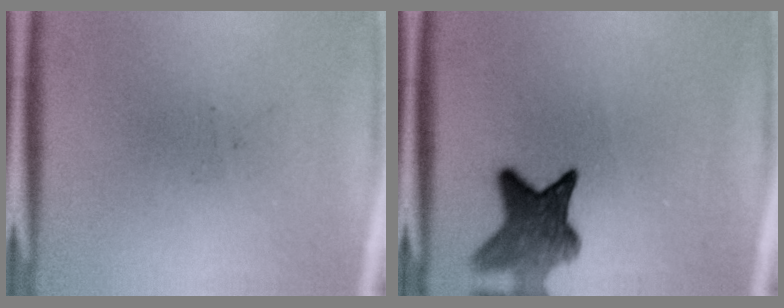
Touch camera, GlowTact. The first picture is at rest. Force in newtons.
{"total": 7.1}